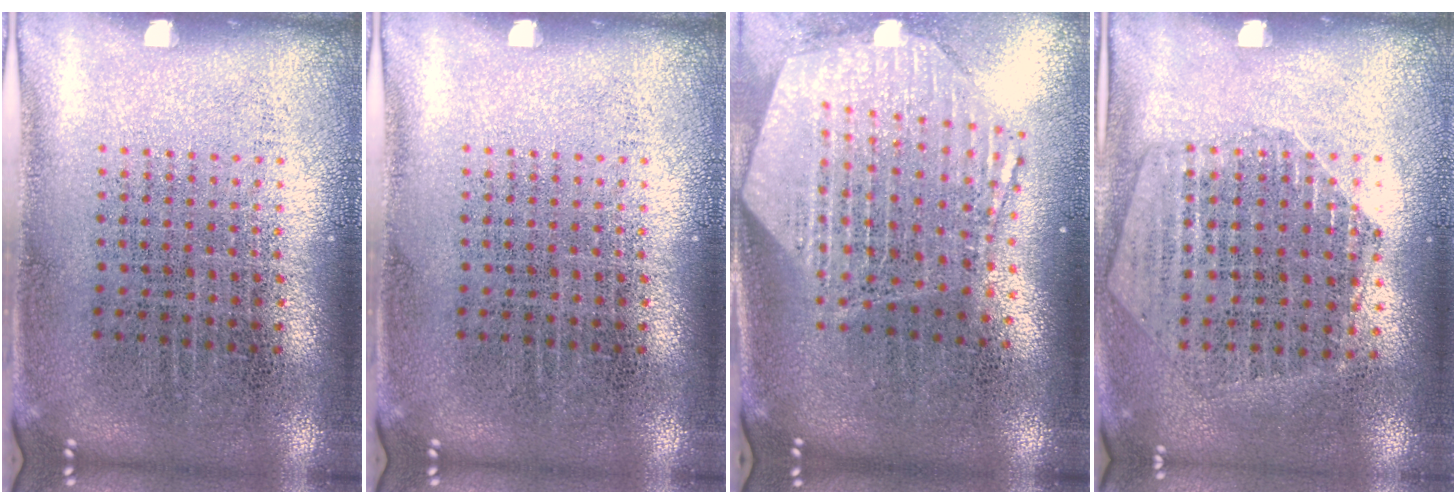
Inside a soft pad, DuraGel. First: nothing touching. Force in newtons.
{"total": 0.0}
{"total": 2.9, "press": 2.4, "slide": 1.7}
{"total": 1.5, "press": 1.5, "slide": 0.0}